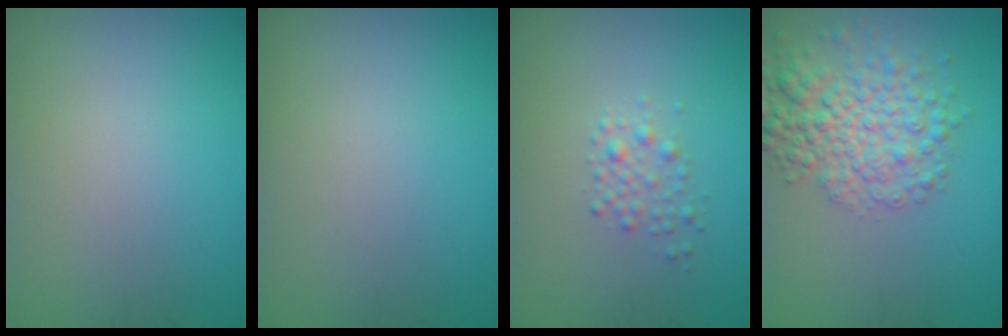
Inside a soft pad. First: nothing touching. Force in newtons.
{"total": 0.0}
{"total": 1.6, "press": 1.6, "slide": 0.1}
{"total": 5.5, "press": 5.5, "slide": 0.2}